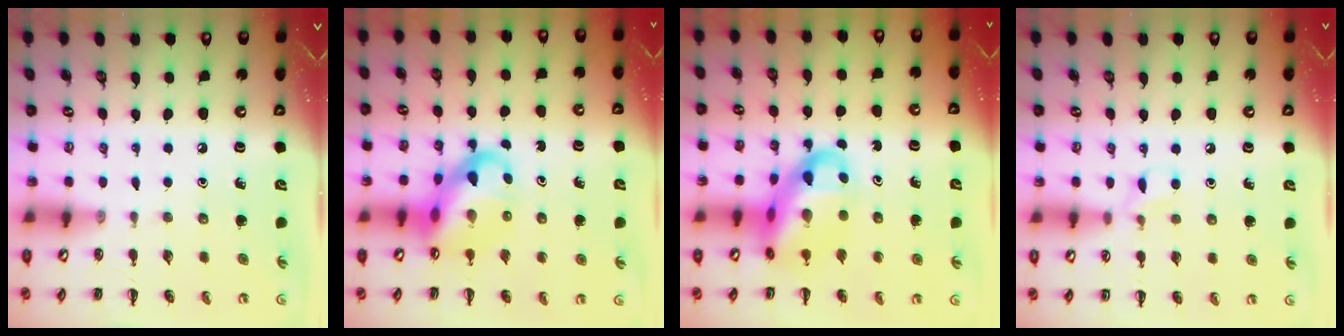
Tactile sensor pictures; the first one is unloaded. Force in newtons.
{"total": 12.1, "press": 11.7, "slide": 3.3}
{"total": 14.8, "press": 14.3, "slide": 3.6}
{"total": 4.4, "press": 4.1, "slide": 1.4}